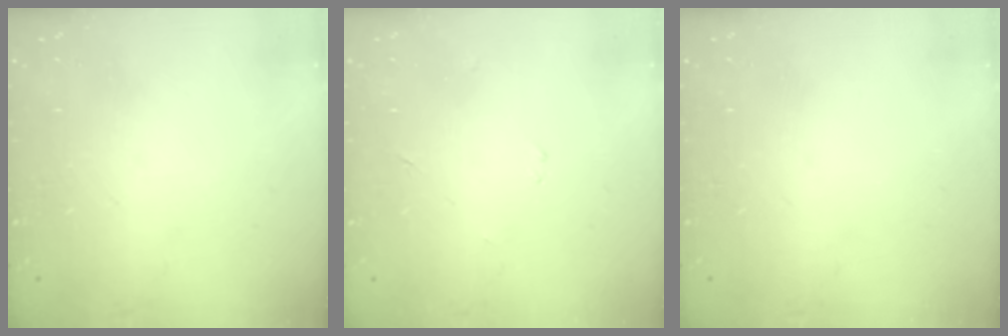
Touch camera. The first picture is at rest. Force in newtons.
{"total": 2.3, "press": 2.3, "slide": 0.3}
{"total": 0.0}